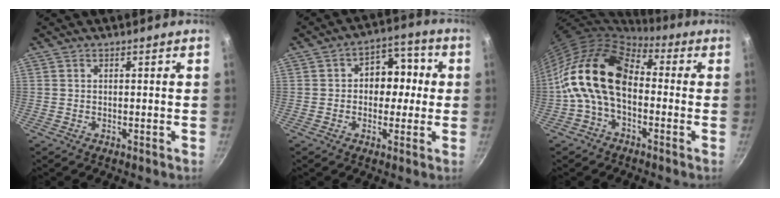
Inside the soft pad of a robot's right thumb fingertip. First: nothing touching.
{"total": 9.3, "force": [0.4, 7.1, 6.0], "torque": [-0.024, 0.022, -0.005]}
{"total": 15.0, "force": [-1.1, 9.6, 11.4], "torque": [-0.185, 0.037, -0.043]}